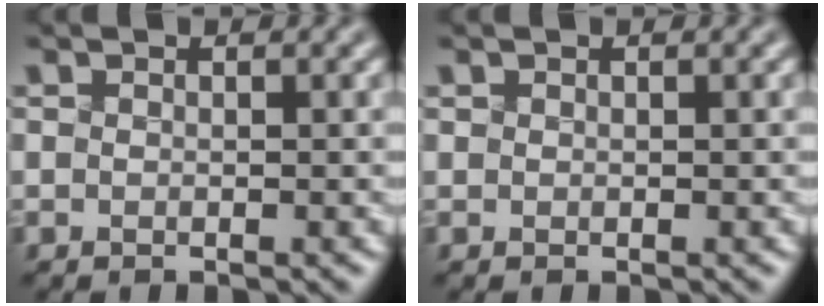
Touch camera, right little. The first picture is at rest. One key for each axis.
{"total": 0.5, "fx": 0.3, "fy": 0.4, "fz": 0.2, "tx": -0.010, "ty": 0.006, "tz": 0.010}